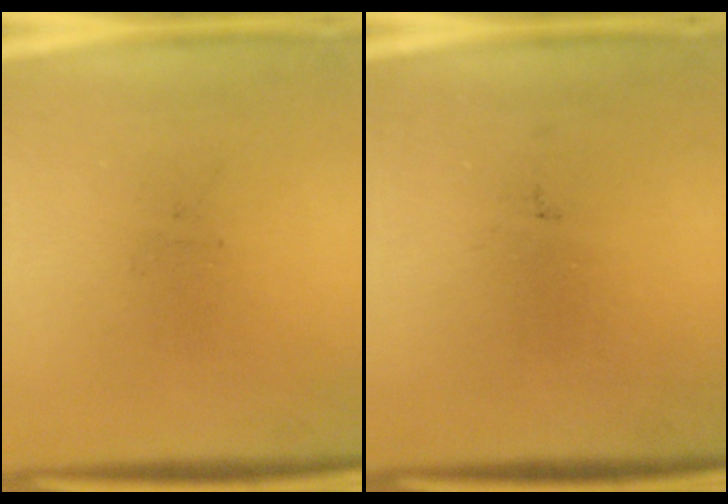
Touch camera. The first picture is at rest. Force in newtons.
{"total": 0.0}